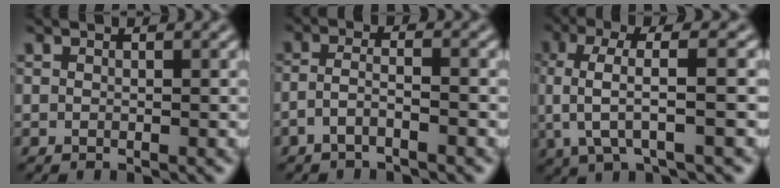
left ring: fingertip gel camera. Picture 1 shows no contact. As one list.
[{"total": 2.2, "force": [-1.4, 0.5, 1.6], "torque": [-0.035, 0.006, -0.034]}, {"total": 5.7, "force": [0.3, 1.5, 5.5], "torque": [-0.109, 0.008, 0.006]}]